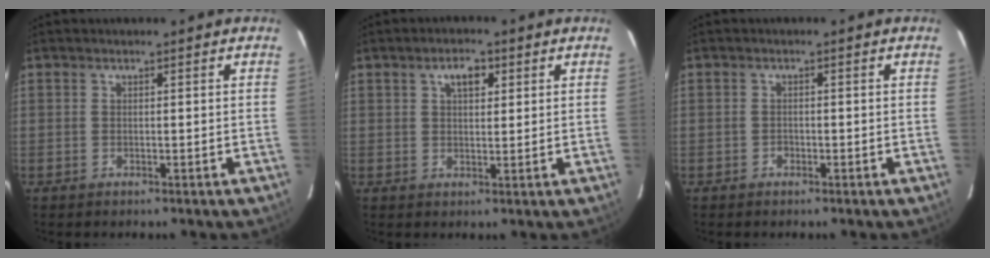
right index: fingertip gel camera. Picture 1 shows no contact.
{"total": 3.8, "force": [1.7, 2.0, 2.7], "torque": [-0.044, 0.011, 0.029]}
{"total": 1.0, "force": [-0.6, 0.7, 0.2], "torque": [-0.005, 0.001, -0.009]}